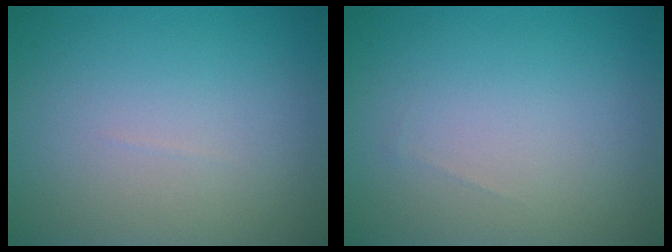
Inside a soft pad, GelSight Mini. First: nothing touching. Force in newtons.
{"total": 0.0}